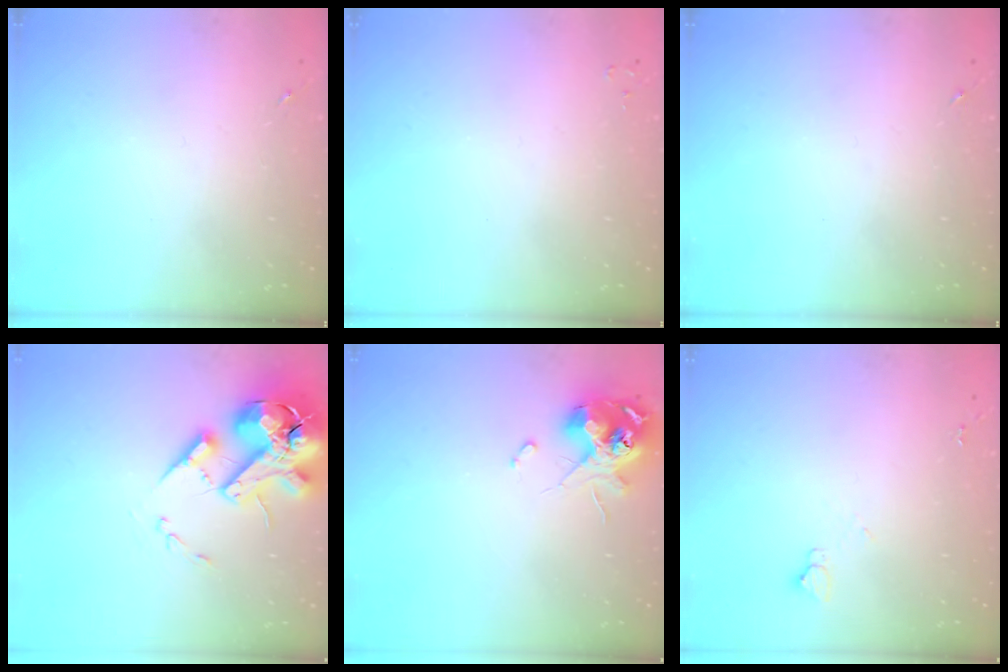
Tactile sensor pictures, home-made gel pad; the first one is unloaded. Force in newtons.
{"total": 2.0, "press": 2.0, "slide": 0.3}
{"total": 0.0}
{"total": 18.6, "press": 18.4, "slide": 3.1}
{"total": 12.0, "press": 11.8, "slide": 1.6}
{"total": 3.6, "press": 3.6, "slide": 0.5}